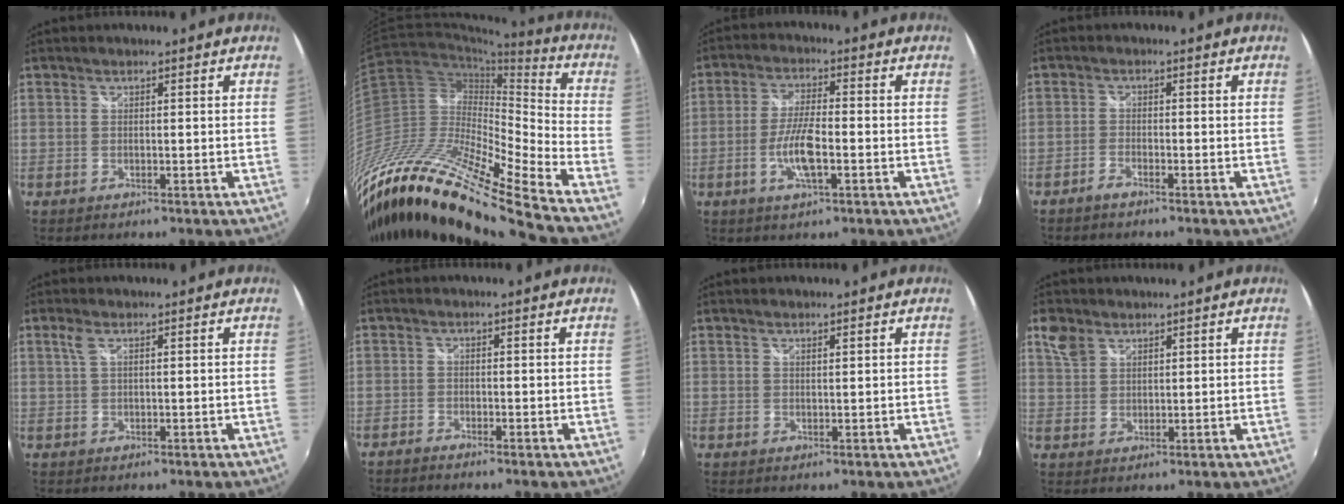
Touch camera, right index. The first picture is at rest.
{"total": 24.5, "force": [-19.7, 1.7, 14.5], "torque": [-0.250, -0.035, -0.377]}
{"total": 7.0, "force": [-2.3, 1.5, 6.4], "torque": [-0.132, 0.000, -0.046]}
{"total": 1.7, "force": [-1.5, 0.3, 0.6], "torque": [-0.023, 0.001, -0.035]}
{"total": 1.5, "force": [0.6, 0.5, 1.3], "torque": [-0.028, 0.004, 0.009]}
{"total": 1.7, "force": [-1.6, 0.1, 0.4], "torque": [-0.019, -0.008, -0.033]}
{"total": 0.7, "force": [0.6, 0.0, 0.3], "torque": [-0.003, 0.000, 0.011]}
{"total": 4.1, "force": [2.5, 2.7, 1.8], "torque": [-0.037, 0.011, 0.051]}